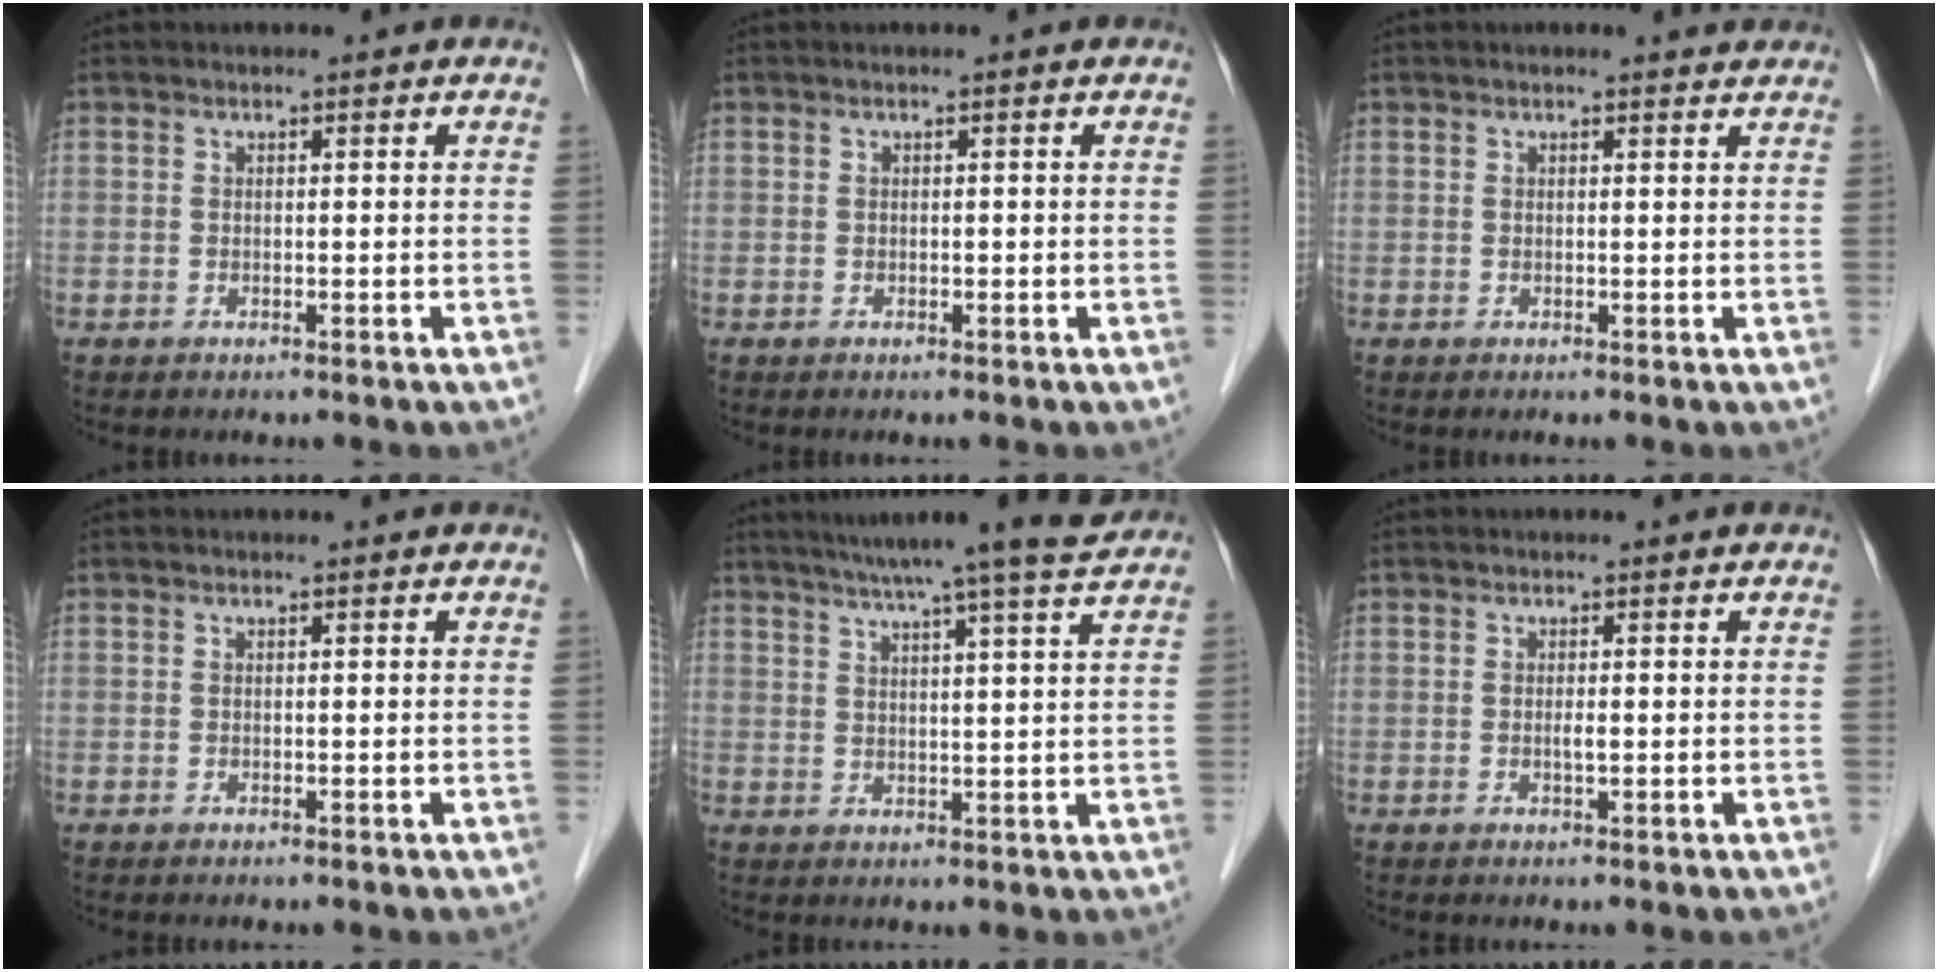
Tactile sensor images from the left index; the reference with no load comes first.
{"total": 0.0}
{"total": 1.6, "force": [1.5, 0.2, 0.3], "torque": [-0.010, 0.002, 0.014]}
{"total": 0.0}
{"total": 11.8, "force": [10.3, -1.4, 5.6], "torque": [-0.092, 0.002, 0.134]}
{"total": 0.8, "force": [-0.1, 0.1, 0.8], "torque": [-0.016, -0.002, -0.001]}